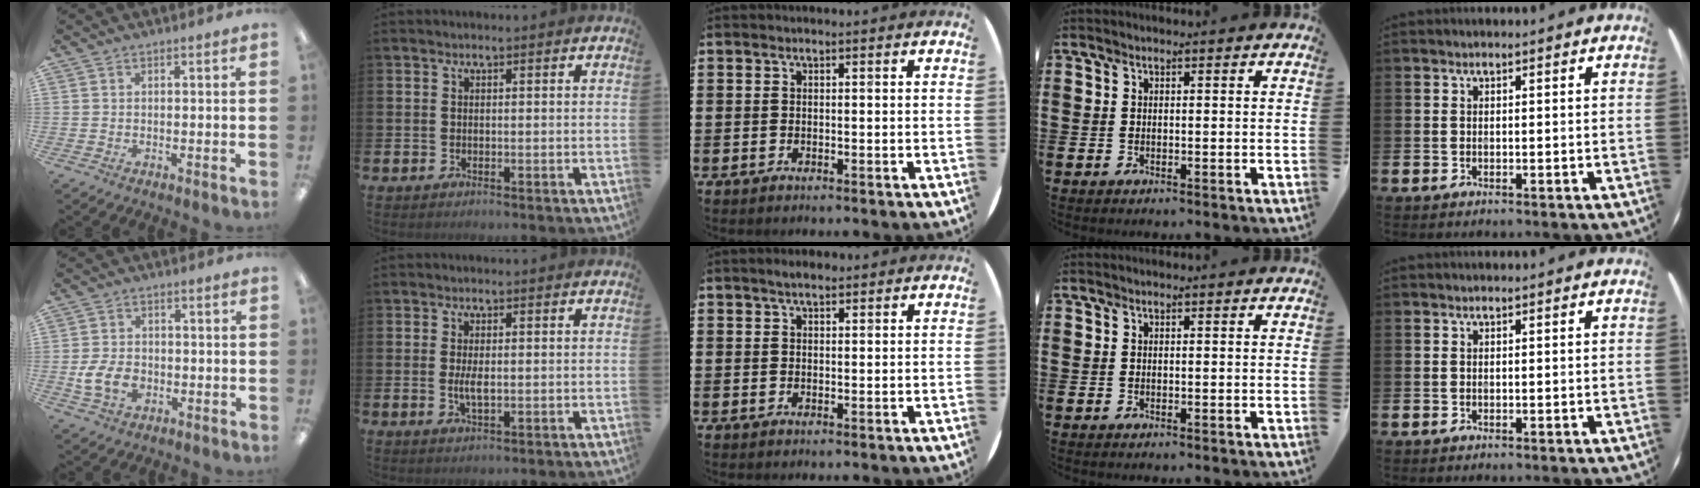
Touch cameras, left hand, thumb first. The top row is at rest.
{"thumb": {"total": 7.7, "force": [-2.1, 5.6, 4.8], "torque": [-0.094, 0.010, -0.037]}, "index": {"total": 2.7, "force": [0.1, 1.1, 2.5], "torque": [-0.041, -0.002, -0.001]}, "middle": {"total": 1.8, "force": [1.5, 0.5, 0.9], "torque": [-0.010, 0.003, 0.023]}}